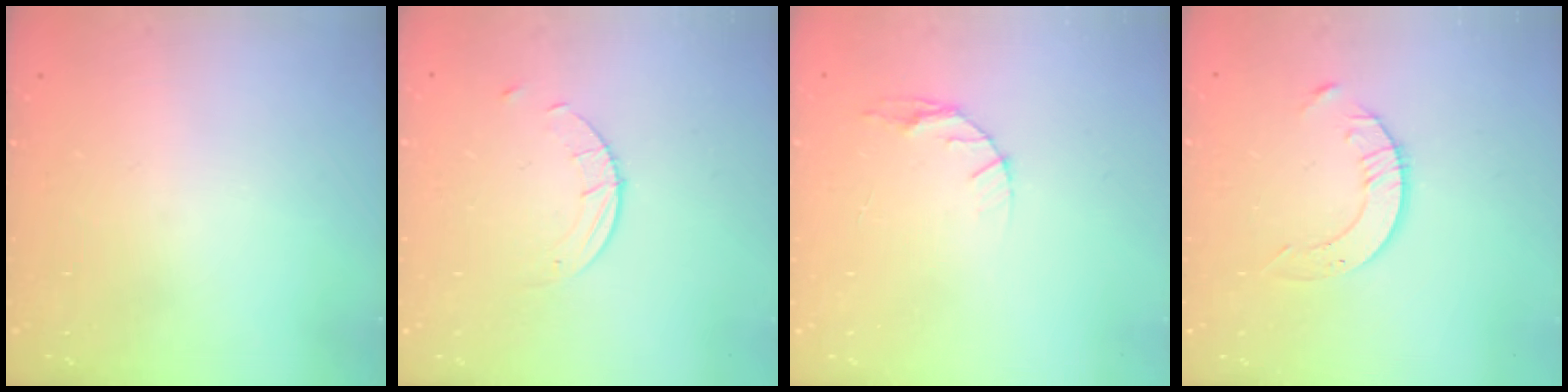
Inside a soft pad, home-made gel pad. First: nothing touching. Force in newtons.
{"total": 4.6, "press": 4.5, "slide": 0.5}
{"total": 4.9, "press": 4.9, "slide": 0.6}
{"total": 3.5, "press": 3.4, "slide": 0.4}